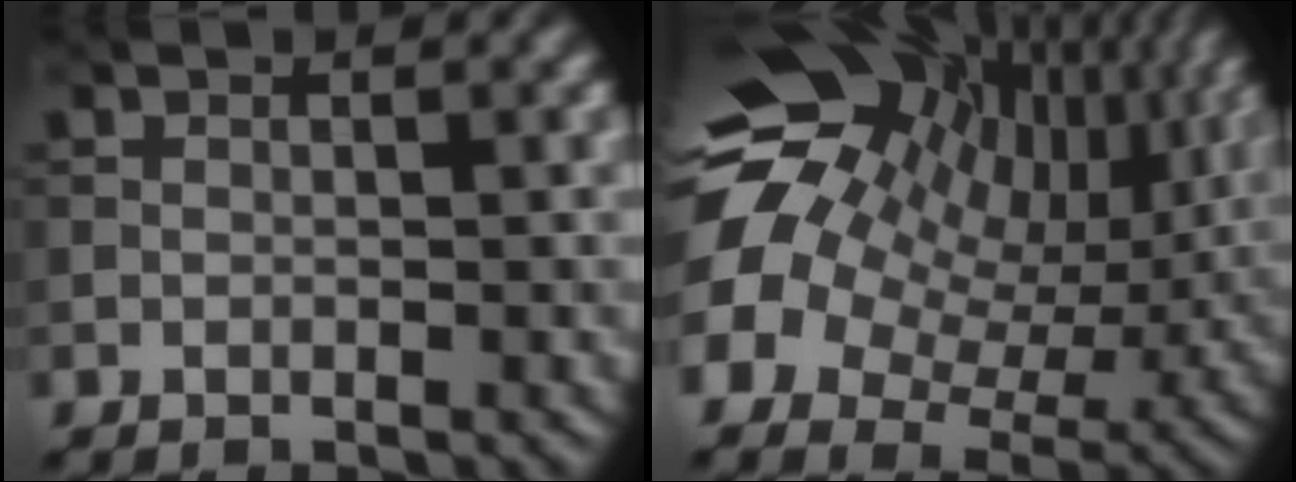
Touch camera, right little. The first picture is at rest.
{"total": 17.6, "force": [5.6, 11.9, 11.6], "torque": [-0.227, 0.020, 0.100]}